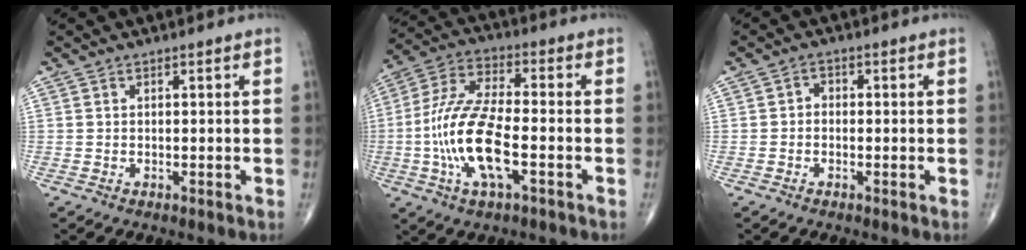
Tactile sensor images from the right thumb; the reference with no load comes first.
{"total": 15.2, "force": [-3.7, 5.4, 13.8], "torque": [-0.291, 0.024, -0.072]}
{"total": 1.6, "force": [-0.4, 1.3, 0.9], "torque": [-0.001, 0.007, -0.015]}